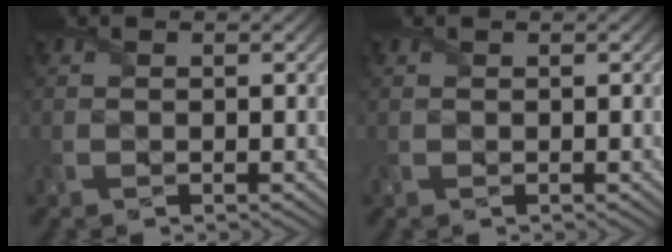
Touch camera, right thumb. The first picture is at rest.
{"total": 0.0}